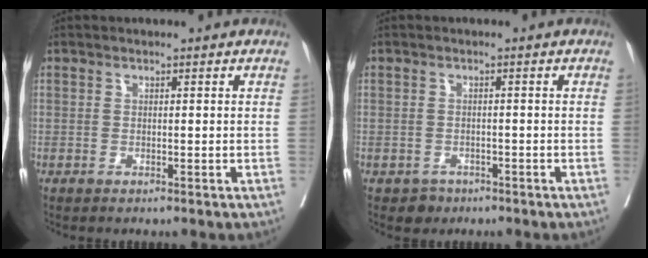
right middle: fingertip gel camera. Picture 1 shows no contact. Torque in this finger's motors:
{"motor_torque": [0.15, -0.11, -0.01, -0.01]}